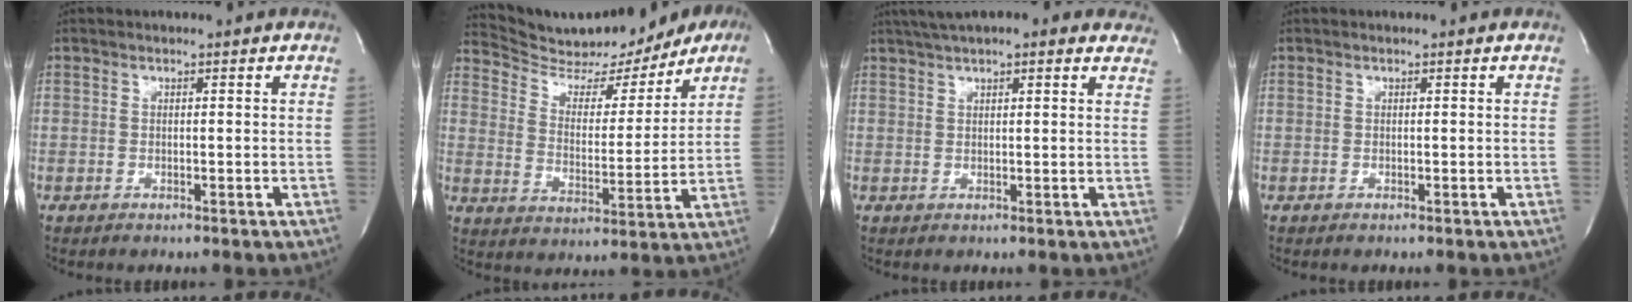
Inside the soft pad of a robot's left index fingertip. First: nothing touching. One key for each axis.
{"total": 16.2, "fx": 14.5, "fy": 4.9, "fz": 5.1, "tx": -0.072, "ty": 0.007, "tz": 0.210}
{"total": 13.3, "fx": 10.8, "fy": 3.1, "fz": 7.1, "tx": -0.104, "ty": 0.042, "tz": 0.141}
{"total": 0.0}